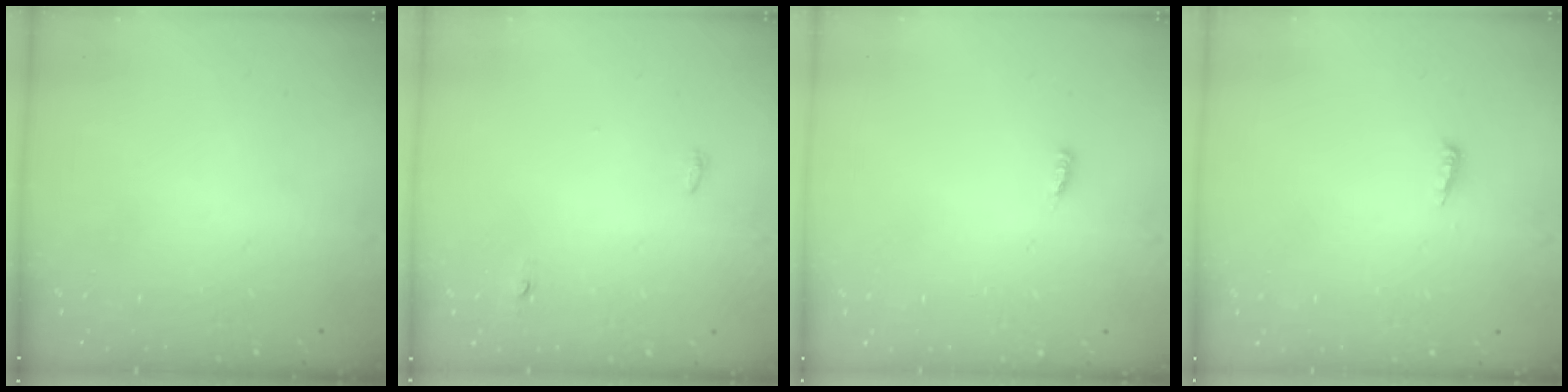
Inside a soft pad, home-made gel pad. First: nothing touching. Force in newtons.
{"total": 7.3, "press": 3.8, "slide": 6.3}
{"total": 2.6, "press": 2.6, "slide": 0.3}
{"total": 3.9, "press": 3.9, "slide": 0.4}